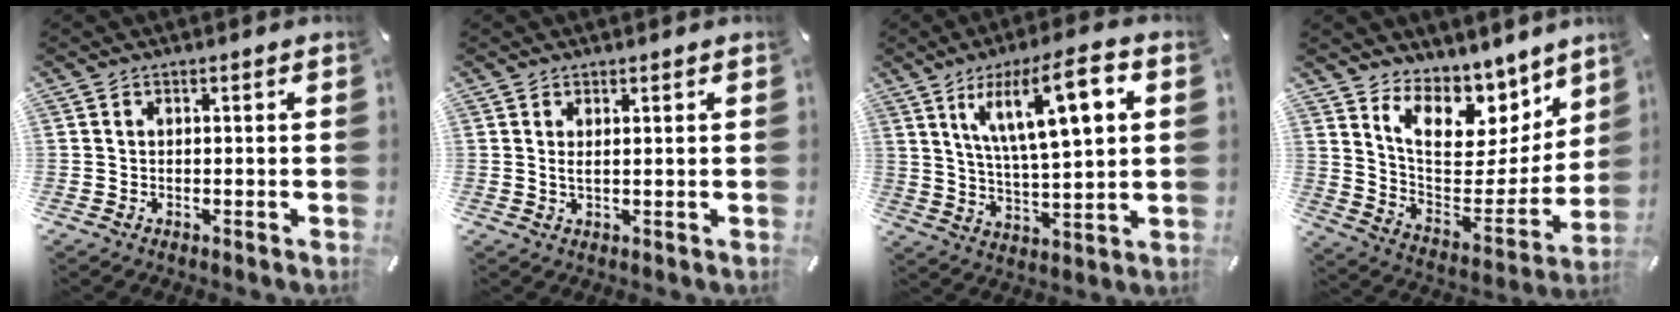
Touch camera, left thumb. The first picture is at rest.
{"total": 1.6, "force": [0.8, 0.2, 1.4], "torque": [-0.020, -0.004, 0.011]}
{"total": 16.8, "force": [7.6, 5.3, 14.0], "torque": [-0.246, -0.011, 0.117]}
{"total": 14.2, "force": [9.6, 8.7, 5.7], "torque": [-0.085, -0.085, 0.177]}